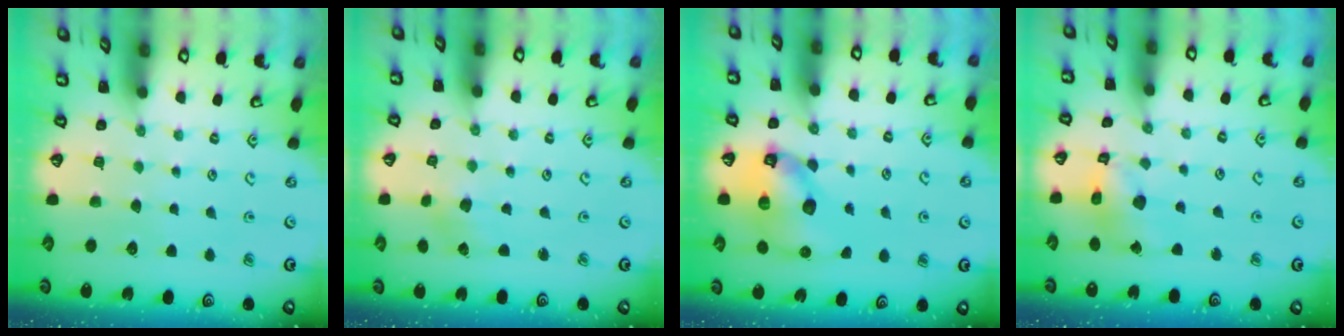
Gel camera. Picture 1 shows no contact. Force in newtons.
{"total": 3.8, "press": 3.8, "slide": 0.6}
{"total": 12.0, "press": 11.9, "slide": 1.8}
{"total": 10.3, "press": 10.3, "slide": 1.2}